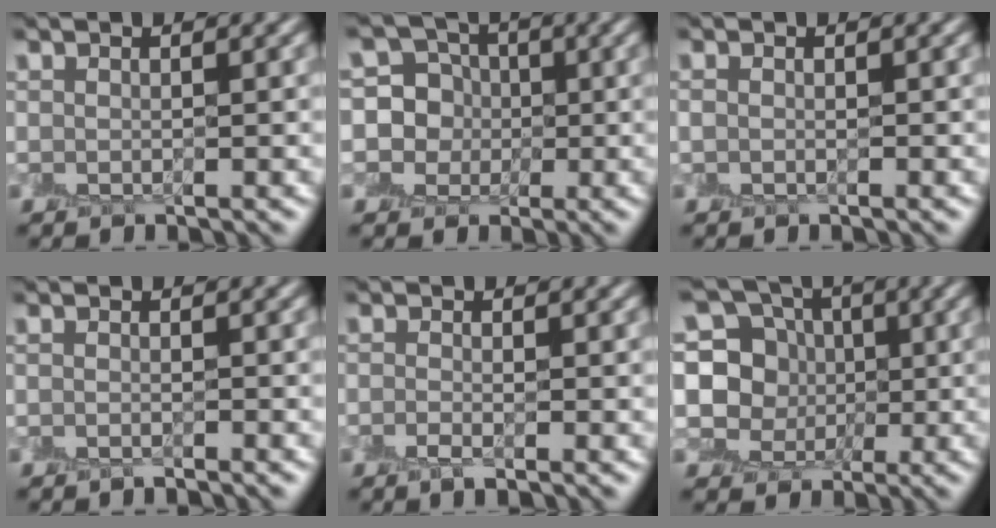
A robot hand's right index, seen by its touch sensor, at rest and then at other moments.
{"total": 6.5, "force": [0.2, 6.4, 1.3], "torque": [-0.017, 0.038, -0.020]}
{"total": 0.0}
{"total": 0.6, "force": [-0.4, 0.2, 0.4], "torque": [-0.001, -0.003, -0.011]}
{"total": 1.3, "force": [-0.5, 0.4, 1.2], "torque": [-0.022, -0.004, -0.011]}
{"total": 6.5, "force": [1.3, 5.9, 2.3], "torque": [-0.031, 0.017, -0.008]}